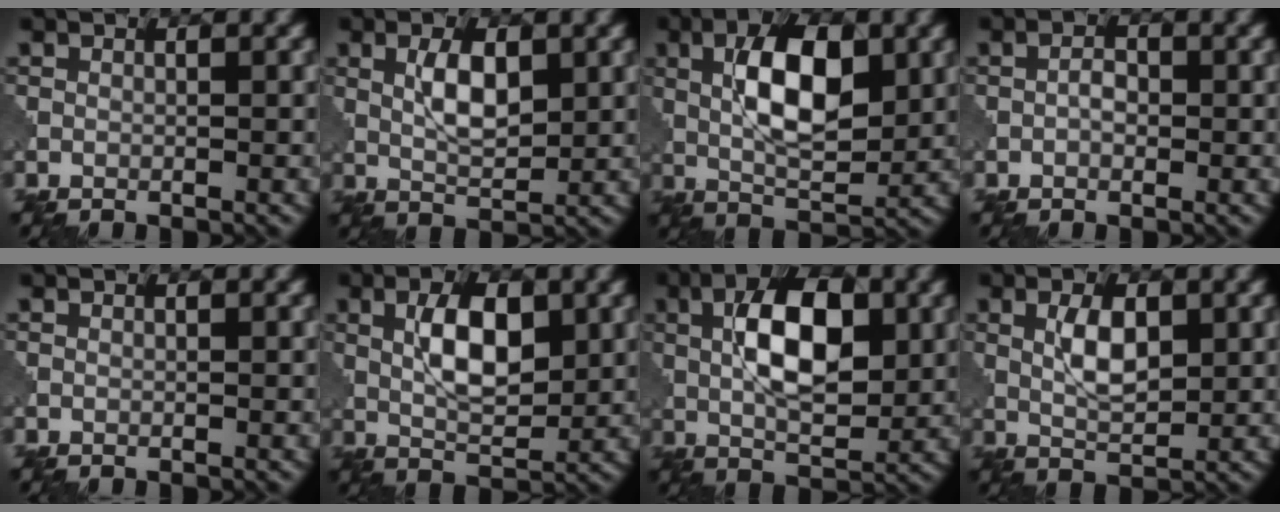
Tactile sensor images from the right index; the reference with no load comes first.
{"total": 3.6, "force": [1.4, 1.4, 3.0], "torque": [-0.061, 0.000, 0.031]}
{"total": 8.0, "force": [1.9, 3.4, 7.0], "torque": [-0.121, 0.005, 0.035]}
{"total": 1.1, "force": [0.0, 0.7, 0.9], "torque": [-0.016, 0.002, 0.000]}
{"total": 0.0}
{"total": 5.5, "force": [1.6, 2.4, 4.7], "torque": [-0.087, 0.002, 0.033]}
{"total": 8.7, "force": [1.9, 4.0, 7.5], "torque": [-0.127, 0.009, 0.031]}
{"total": 3.5, "force": [1.3, 1.5, 2.8], "torque": [-0.060, 0.001, 0.028]}